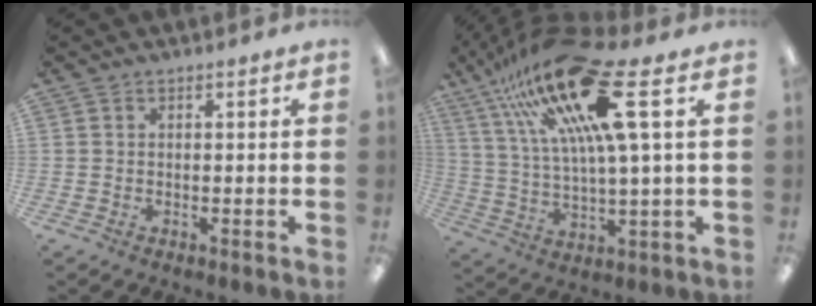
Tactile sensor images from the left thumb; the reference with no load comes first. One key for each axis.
{"total": 22.9, "fx": 12.6, "fy": 5.3, "fz": 18.3, "tx": -0.356, "ty": -0.051, "tz": 0.199}